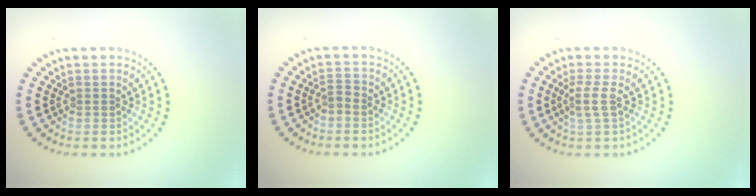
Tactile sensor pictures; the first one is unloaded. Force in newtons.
{"total": 0.9, "press": 0.7, "slide": 0.5}
{"total": 1.8, "press": 1.4, "slide": 1.2}